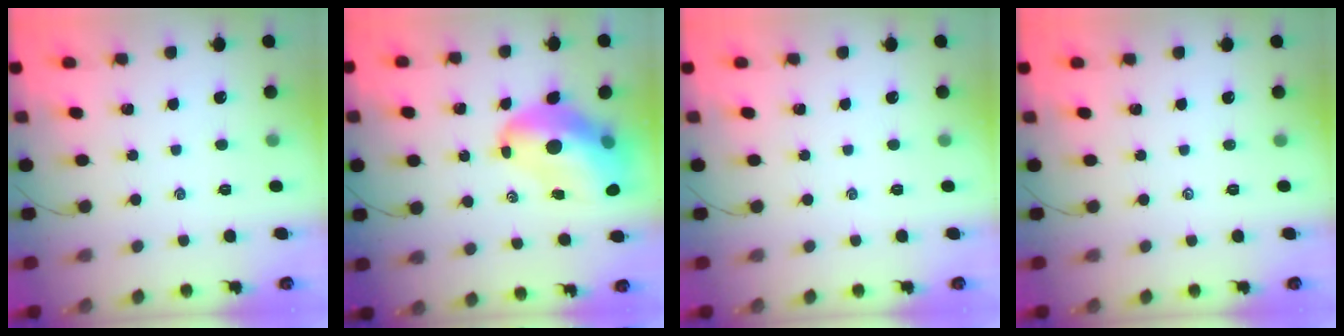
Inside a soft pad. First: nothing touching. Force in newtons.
{"total": 15.4, "press": 14.7, "slide": 4.5}
{"total": 0.0}
{"total": 0.0}